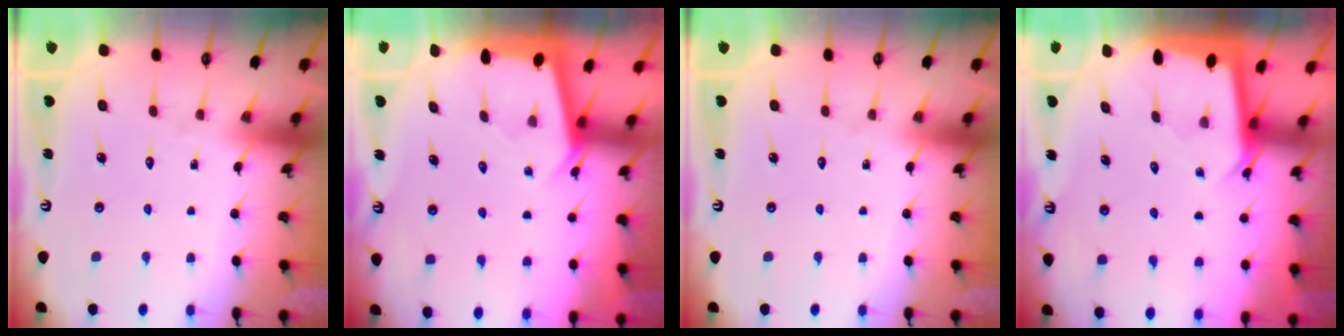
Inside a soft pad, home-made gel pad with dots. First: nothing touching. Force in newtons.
{"total": 2.3, "press": 2.3, "slide": 0.3}
{"total": 0.0}
{"total": 2.1, "press": 2.1, "slide": 0.0}